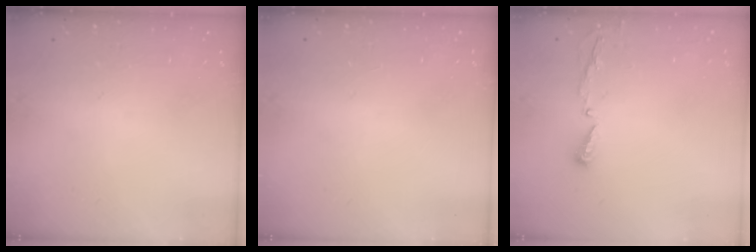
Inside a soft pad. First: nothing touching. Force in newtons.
{"total": 1.1, "press": 0.8, "slide": 0.7}
{"total": 3.4, "press": 3.4, "slide": 0.4}